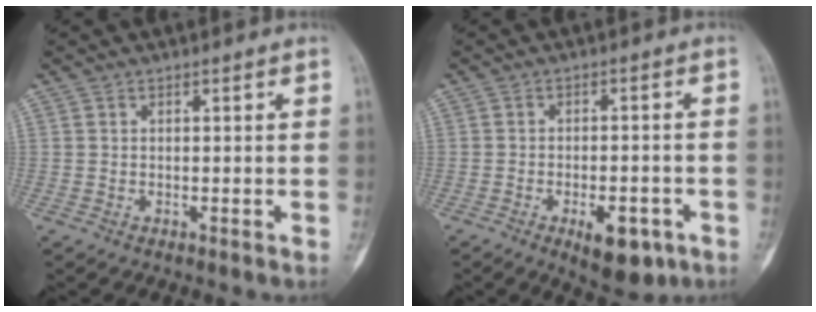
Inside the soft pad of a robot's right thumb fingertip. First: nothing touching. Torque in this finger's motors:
{"motor_torque": [0.94, 0.93, 0.74, -0.16, 0.15]}